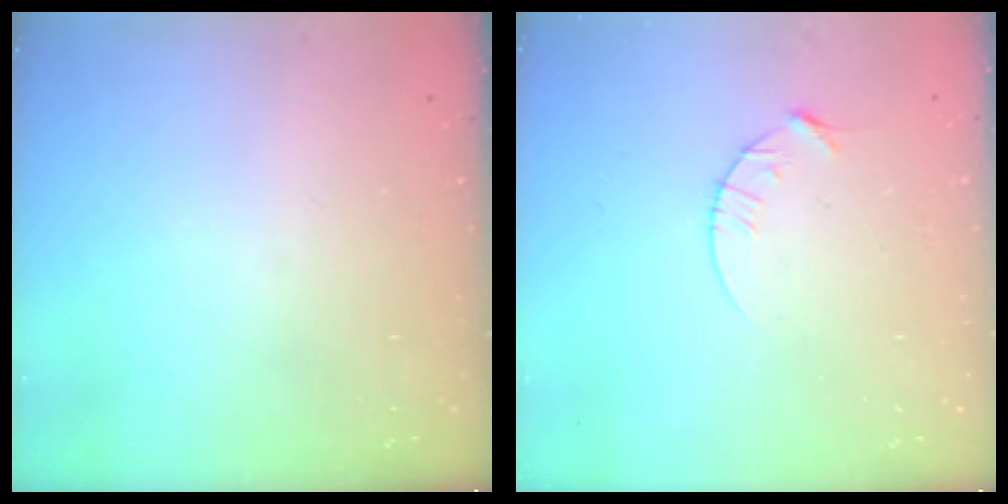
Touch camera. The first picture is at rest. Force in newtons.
{"total": 4.8, "press": 4.8, "slide": 0.6}